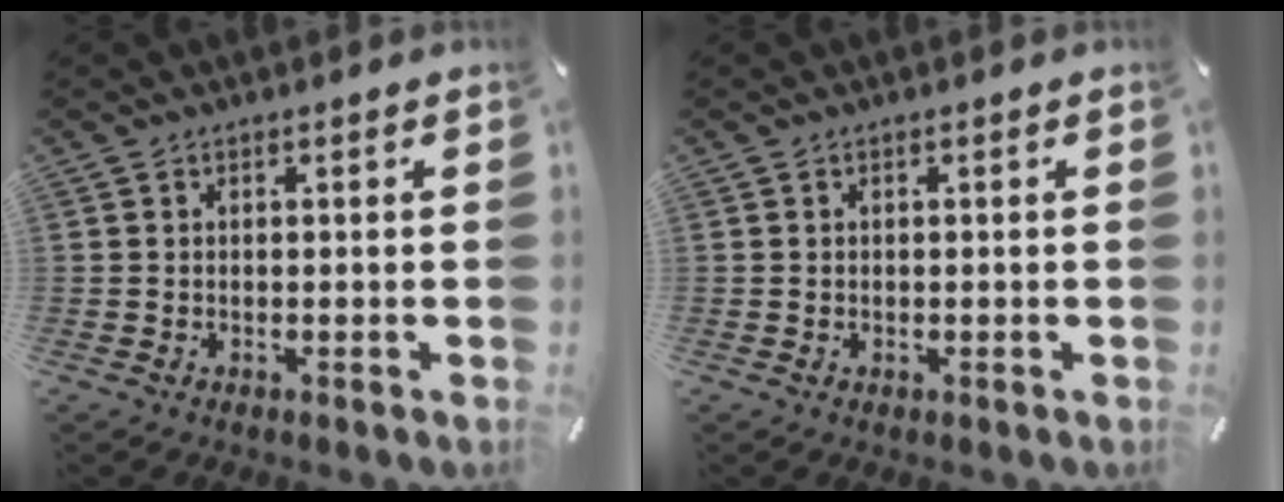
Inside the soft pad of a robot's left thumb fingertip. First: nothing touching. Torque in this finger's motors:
{"motor_torque": [-0.01, -0.18, -0.14, -0.10, -0.01]}